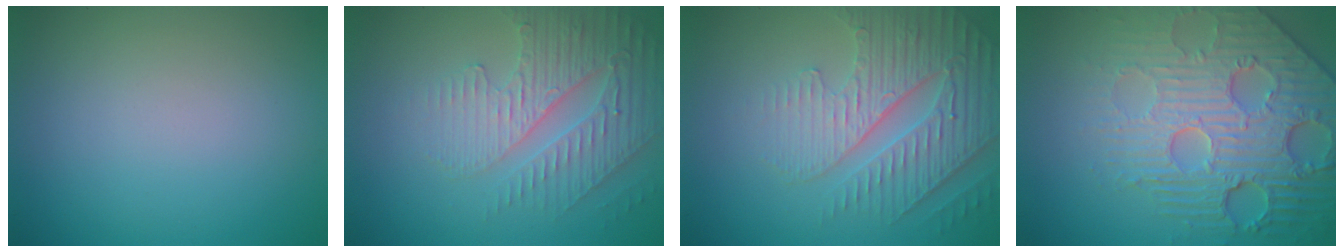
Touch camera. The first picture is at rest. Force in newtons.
{"total": 4.1, "press": 3.9, "slide": 1.3}
{"total": 4.8, "press": 4.4, "slide": 1.9}
{"total": 7.2, "press": 5.7, "slide": 4.5}